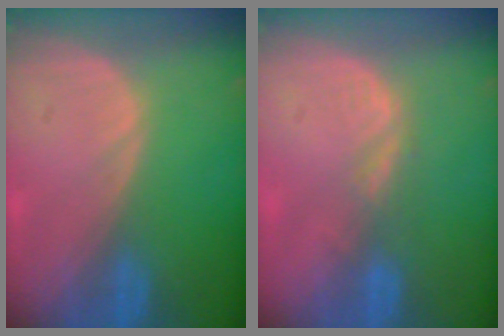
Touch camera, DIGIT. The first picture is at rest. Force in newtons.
{"total": 2.7, "press": 2.1, "slide": 1.7}